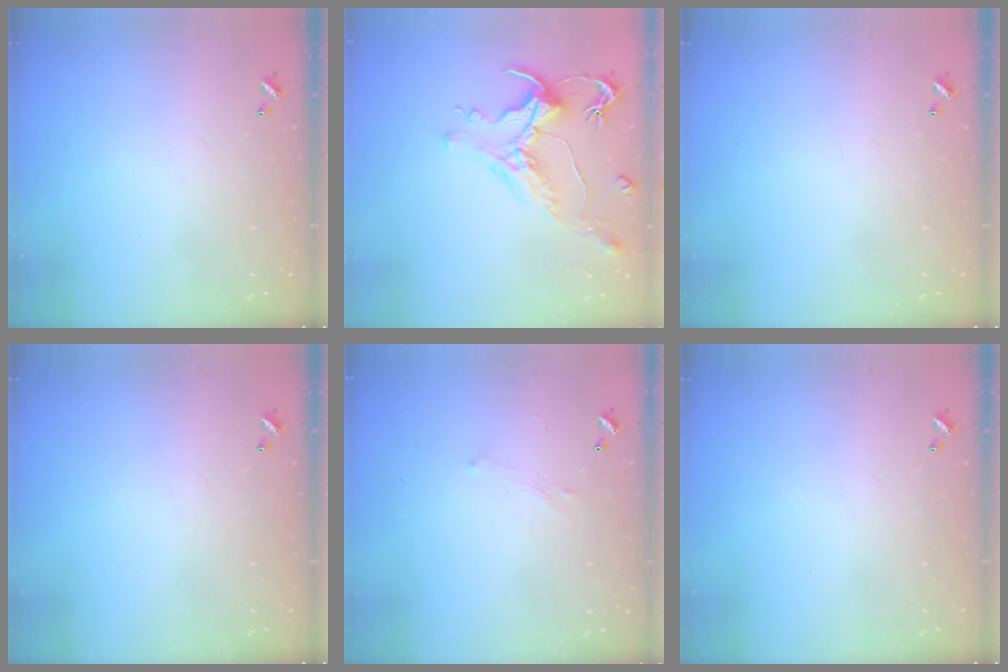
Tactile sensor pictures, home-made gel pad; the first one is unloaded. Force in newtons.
{"total": 1.7, "press": 1.1, "slide": 1.3}
{"total": 0.0}
{"total": 0.0}
{"total": 0.8, "press": 0.6, "slide": 0.6}
{"total": 0.0}